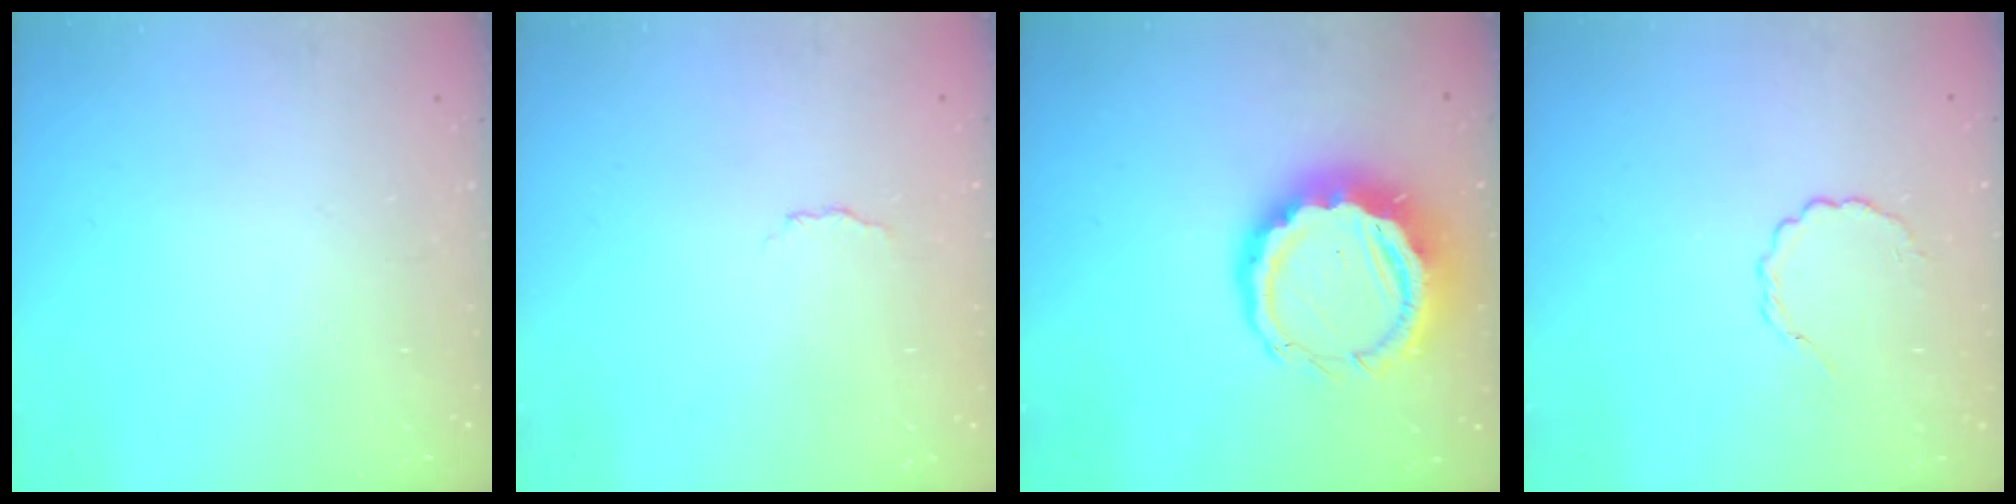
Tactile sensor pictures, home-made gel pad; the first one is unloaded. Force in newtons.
{"total": 2.9, "press": 2.8, "slide": 0.7}
{"total": 11.8, "press": 11.6, "slide": 2.2}
{"total": 2.9, "press": 2.6, "slide": 1.1}